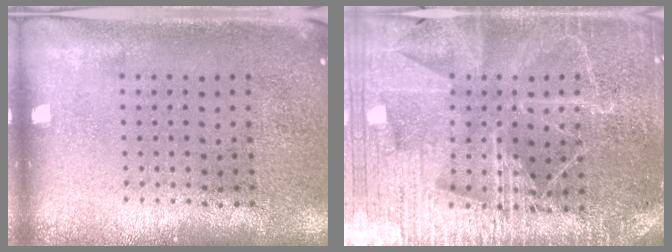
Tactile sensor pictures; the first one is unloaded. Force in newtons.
{"total": 4.7, "press": 4.3, "slide": 1.9}